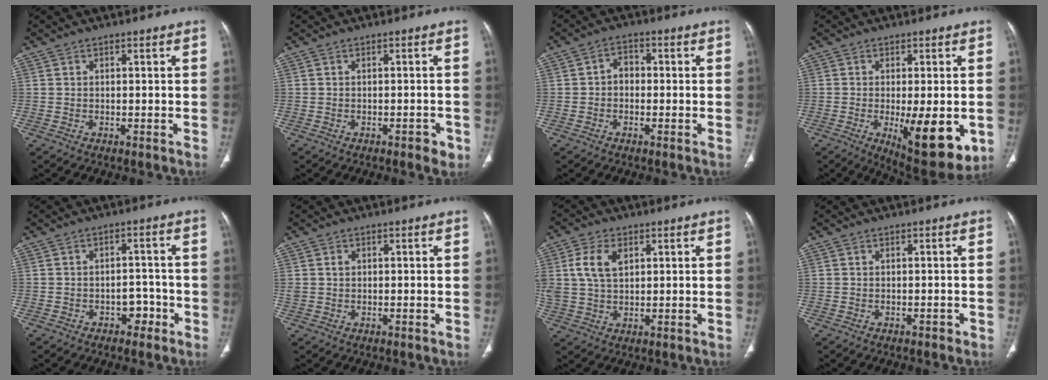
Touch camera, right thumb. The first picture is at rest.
{"total": 2.3, "force": [-1.2, 1.1, 1.6], "torque": [-0.017, 0.006, -0.013]}
{"total": 3.3, "force": [-0.4, 2.6, 2.0], "torque": [-0.015, 0.016, -0.016]}
{"total": 14.1, "force": [-3.4, 4.9, 12.8], "torque": [-0.169, -0.026, -0.036]}
{"total": 3.7, "force": [-2.1, 2.7, 1.6], "torque": [0.001, 0.027, -0.028]}
{"total": 1.6, "force": [0.4, 1.3, 0.8], "torque": [-0.016, 0.004, 0.013]}
{"total": 7.3, "force": [2.5, 4.5, 5.2], "torque": [-0.105, -0.002, 0.051]}
{"total": 0.6, "force": [-0.4, 0.4, 0.3], "torque": [-0.004, 0.000, -0.005]}